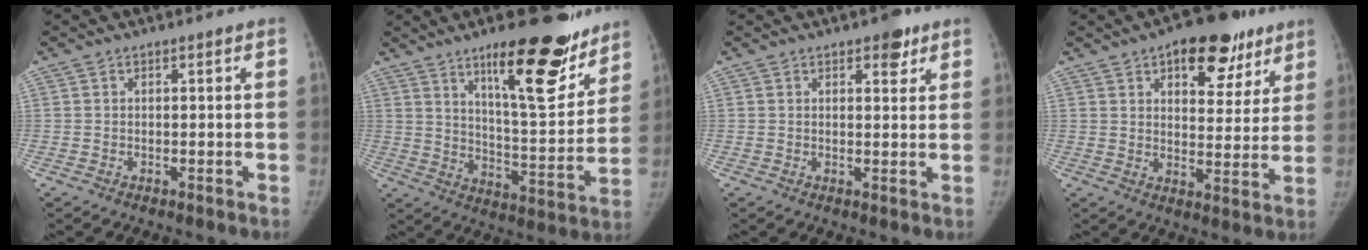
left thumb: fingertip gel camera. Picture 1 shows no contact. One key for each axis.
{"total": 20.5, "fx": 13.3, "fy": 5.9, "fz": 14.5, "tx": -0.163, "ty": -0.083, "tz": 0.204}
{"total": 3.7, "fx": 2.3, "fy": 1.9, "fz": 2.3, "tx": -0.012, "ty": -0.010, "tz": 0.027}
{"total": 15.7, "fx": 9.2, "fy": 8.0, "fz": 9.9, "tx": -0.072, "ty": -0.029, "tz": 0.125}